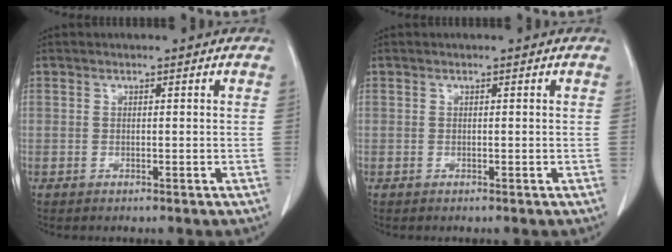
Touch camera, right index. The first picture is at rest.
{"total": 0.0}